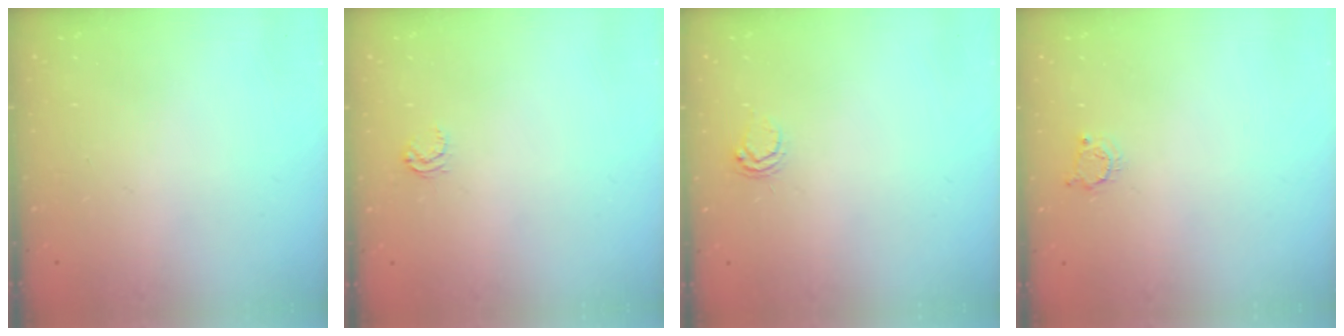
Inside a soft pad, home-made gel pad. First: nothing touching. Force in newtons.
{"total": 3.3, "press": 3.2, "slide": 0.7}
{"total": 4.2, "press": 4.2, "slide": 0.5}
{"total": 3.6, "press": 3.6, "slide": 0.4}